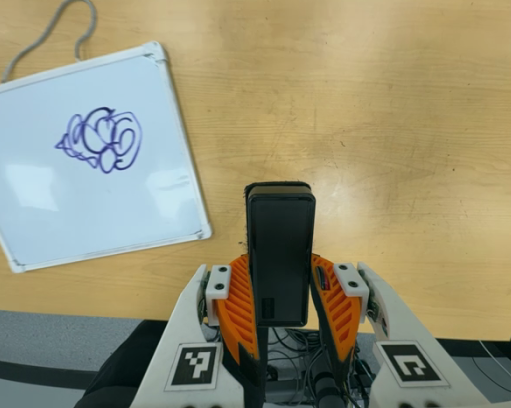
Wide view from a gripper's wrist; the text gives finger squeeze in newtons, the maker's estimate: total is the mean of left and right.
{"total": 5.5, "left": 3.9, "right": 7.2}